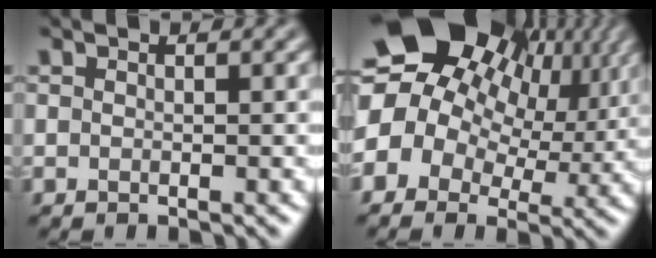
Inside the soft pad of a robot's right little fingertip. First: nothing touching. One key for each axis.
{"total": 19.1, "fx": 5.9, "fy": 14.4, "fz": 11.1, "tx": -0.201, "ty": 0.038, "tz": 0.081}